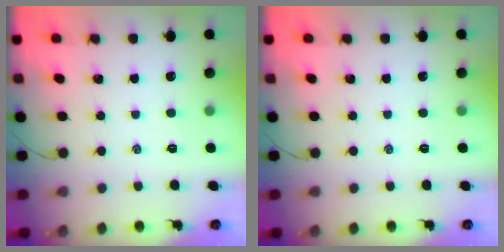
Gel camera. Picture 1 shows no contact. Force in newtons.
{"total": 0.0}